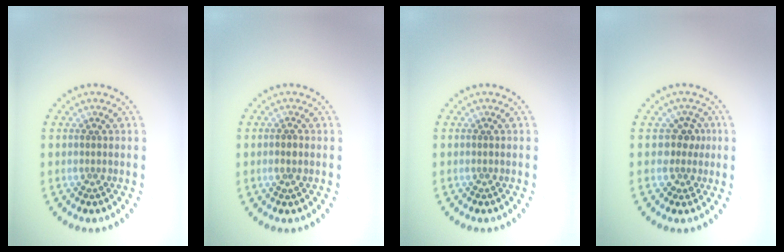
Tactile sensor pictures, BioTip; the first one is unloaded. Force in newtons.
{"total": 0.8, "press": 0.8, "slide": 0.3}
{"total": 0.0}
{"total": 2.2, "press": 1.7, "slide": 1.4}